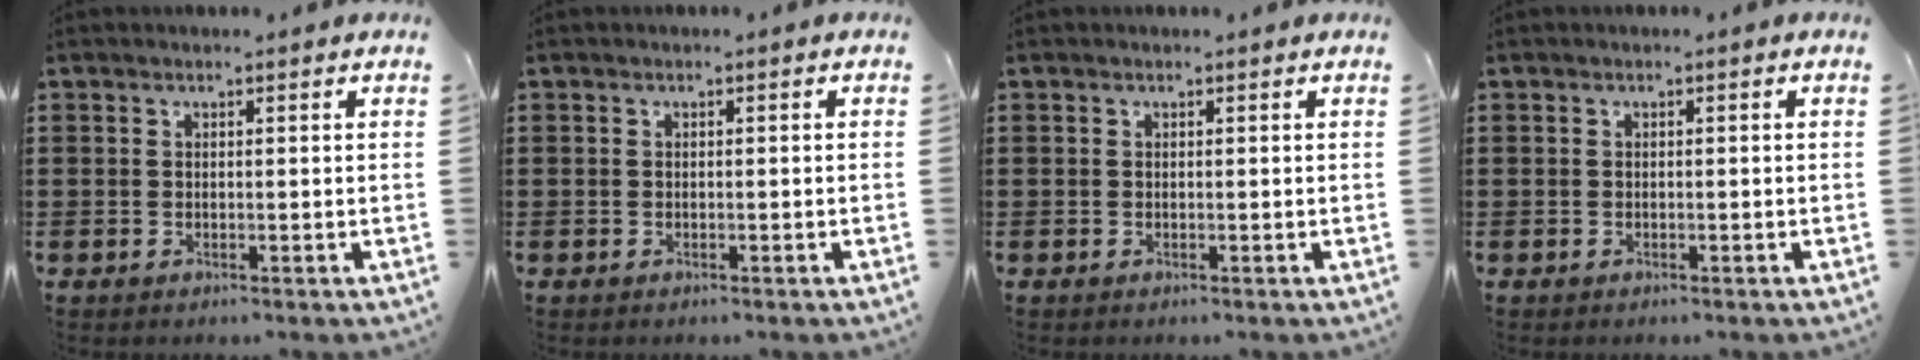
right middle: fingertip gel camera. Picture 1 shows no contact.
{"total": 0.0}
{"total": 0.0}
{"total": 0.0}